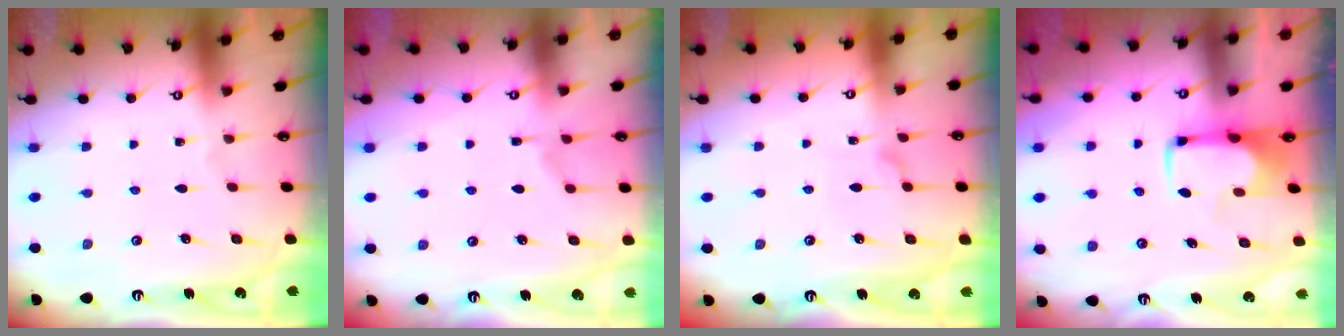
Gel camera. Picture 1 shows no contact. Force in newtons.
{"total": 2.4, "press": 2.2, "slide": 1.1}
{"total": 3.5, "press": 3.5, "slide": 0.4}
{"total": 1.8, "press": 1.7, "slide": 0.5}